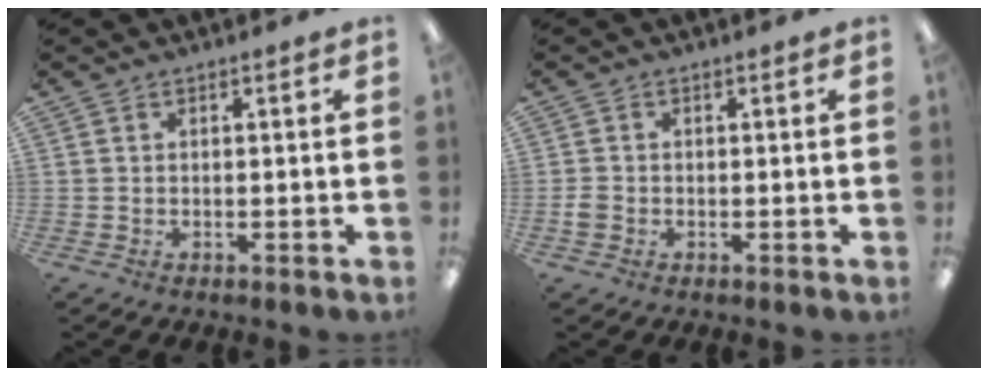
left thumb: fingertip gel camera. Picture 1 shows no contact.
{"total": 1.7, "force": [-0.5, 1.5, 0.8], "torque": [-0.013, 0.004, -0.009]}